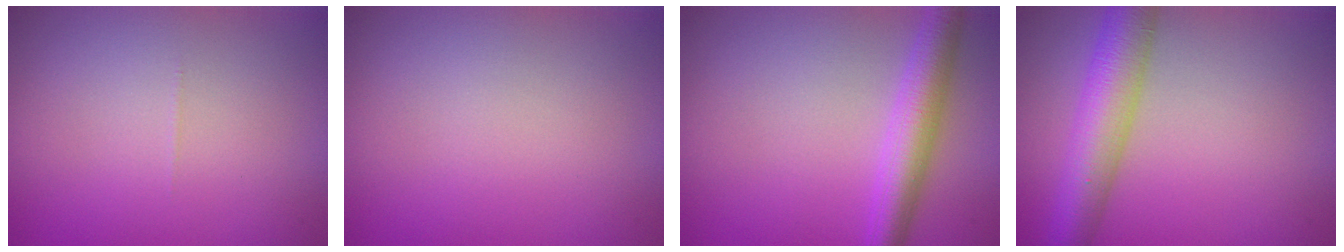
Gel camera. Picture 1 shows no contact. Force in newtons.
{"total": 0.0}
{"total": 4.4, "press": 4.4, "slide": 0.1}
{"total": 6.3, "press": 6.3, "slide": 0.2}